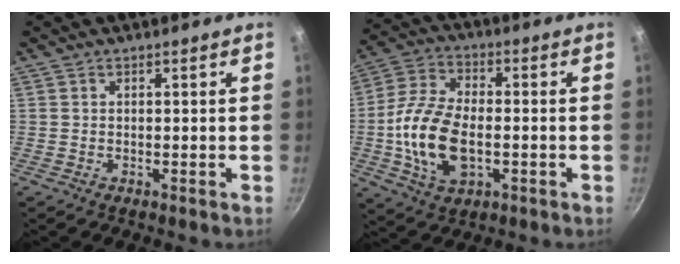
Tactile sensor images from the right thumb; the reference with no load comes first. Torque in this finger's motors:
{"motor_torque": [-0.13, 1.13, 0.29, 0.56, 0.15]}